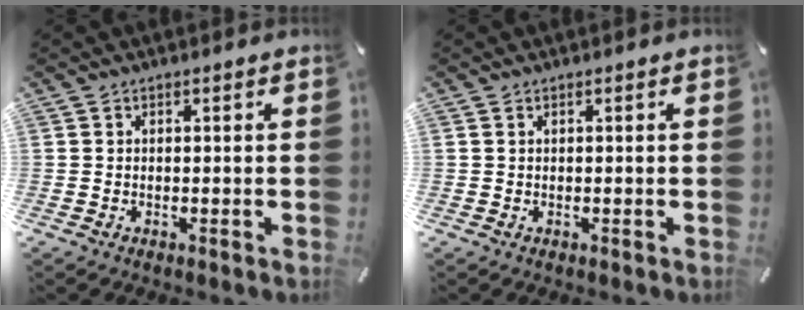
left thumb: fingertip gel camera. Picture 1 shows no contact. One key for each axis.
{"total": 0.0}